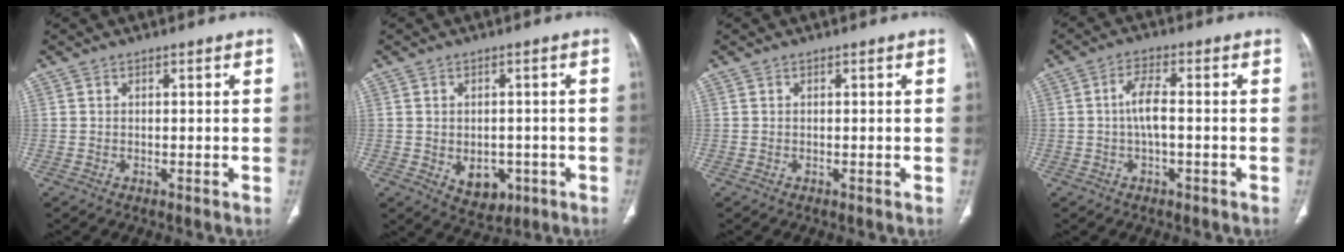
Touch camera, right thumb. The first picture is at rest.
{"total": 6.4, "force": [-1.7, 4.7, 3.9], "torque": [-0.032, 0.006, -0.007]}
{"total": 0.0}
{"total": 4.4, "force": [-0.4, 1.7, 4.1], "torque": [-0.088, 0.012, -0.011]}